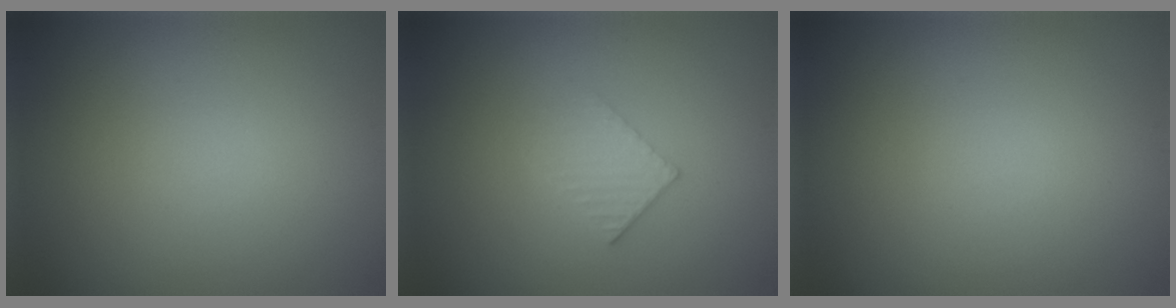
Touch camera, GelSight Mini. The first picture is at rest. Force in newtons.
{"total": 1.9, "press": 1.9, "slide": 0.2}
{"total": 0.0}